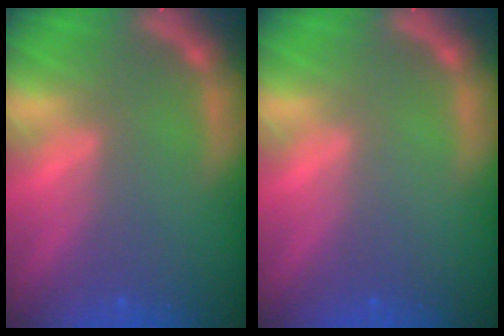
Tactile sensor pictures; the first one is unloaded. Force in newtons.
{"total": 0.0}